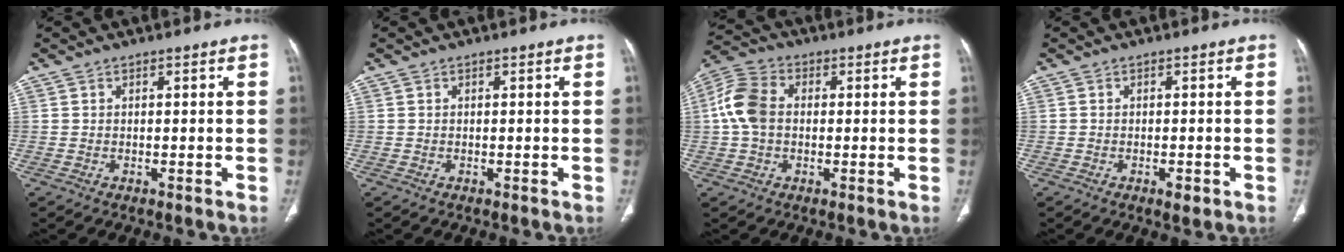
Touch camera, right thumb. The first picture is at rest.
{"total": 0.0}
{"total": 8.9, "force": [0.4, 6.3, 6.2], "torque": [-0.134, 0.024, 0.000]}
{"total": 1.7, "force": [-0.8, 0.7, 1.3], "torque": [-0.018, -0.001, -0.011]}